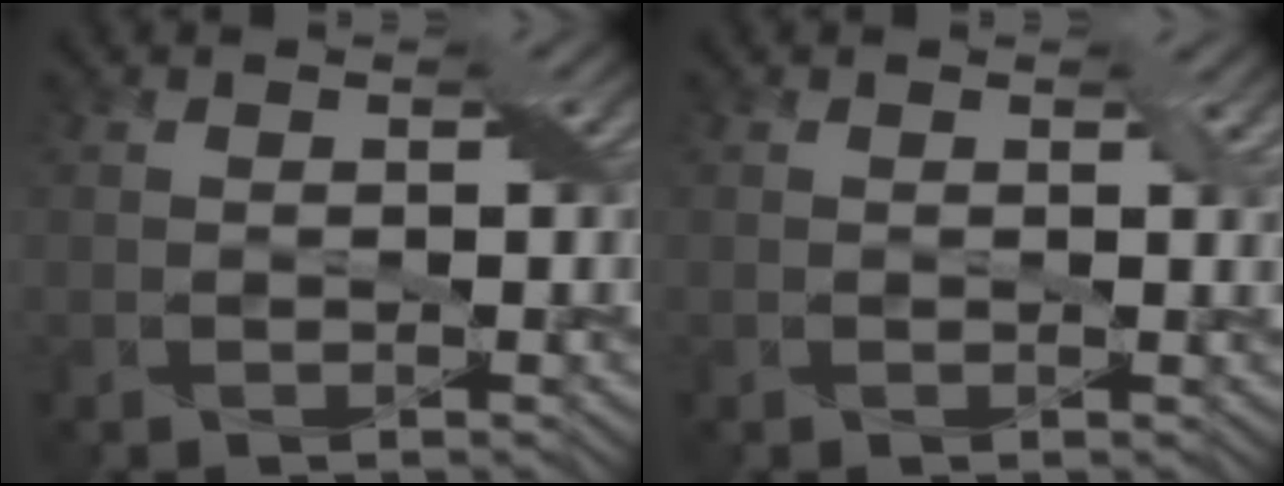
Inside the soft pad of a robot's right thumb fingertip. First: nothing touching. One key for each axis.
{"total": 0.8, "fx": 0.5, "fy": 0.2, "fz": 0.6, "tx": -0.009, "ty": -0.002, "tz": 0.009}